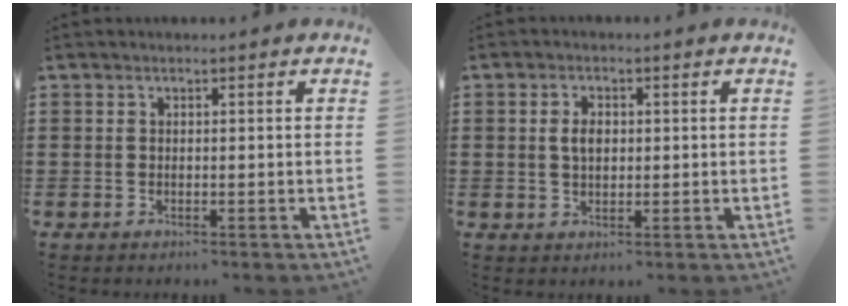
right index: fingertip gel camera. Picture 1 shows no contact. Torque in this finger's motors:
{"motor_torque": [0.14, 0.06, 0.10, 0.08]}